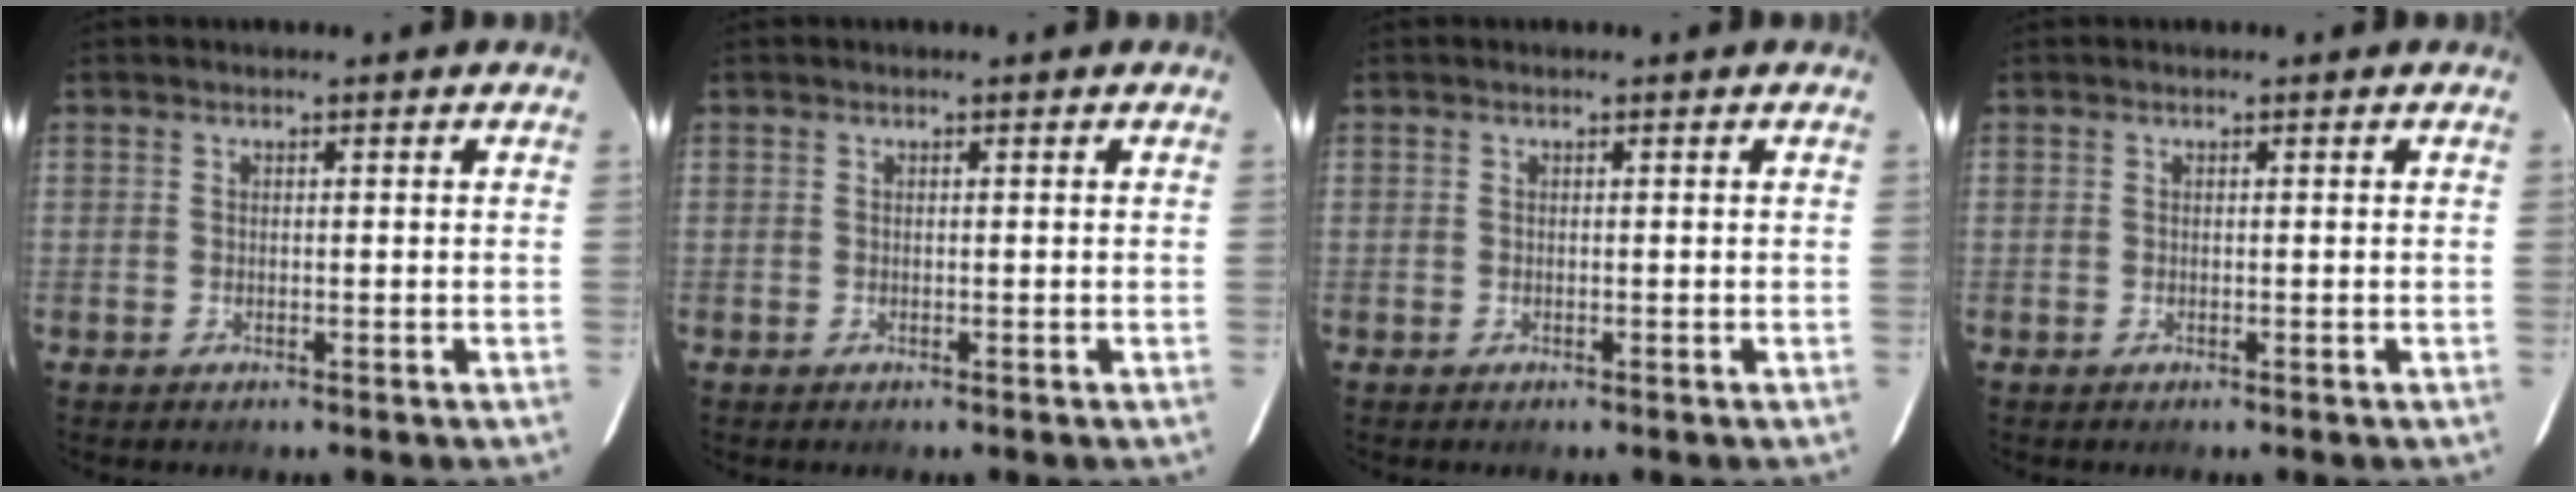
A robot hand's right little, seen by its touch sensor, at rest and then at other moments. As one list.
[{"total": 0.0}, {"total": 0.0}, {"total": 0.0}]